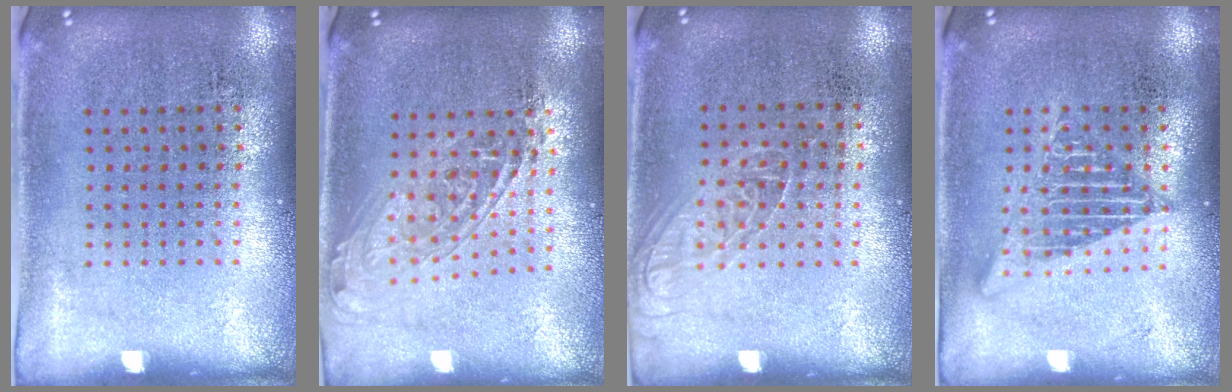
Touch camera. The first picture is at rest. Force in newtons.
{"total": 1.7, "press": 1.4, "slide": 1.0}
{"total": 1.2, "press": 1.1, "slide": 0.5}
{"total": 2.8, "press": 2.8, "slide": 0.3}